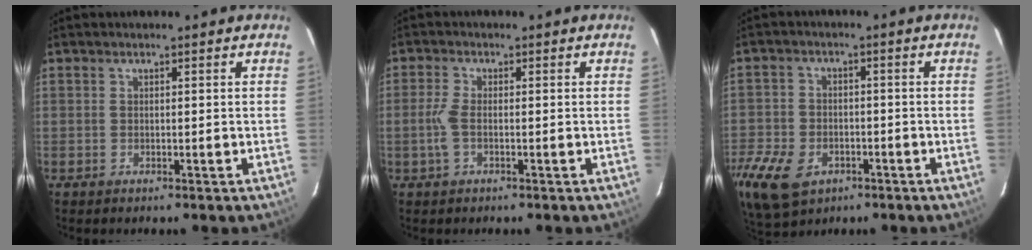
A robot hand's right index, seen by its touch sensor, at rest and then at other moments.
{"total": 3.4, "force": [-0.7, 1.1, 3.1], "torque": [-0.073, 0.001, -0.015]}
{"total": 15.1, "force": [-7.5, 10.3, 8.1], "torque": [-0.224, -0.025, -0.128]}